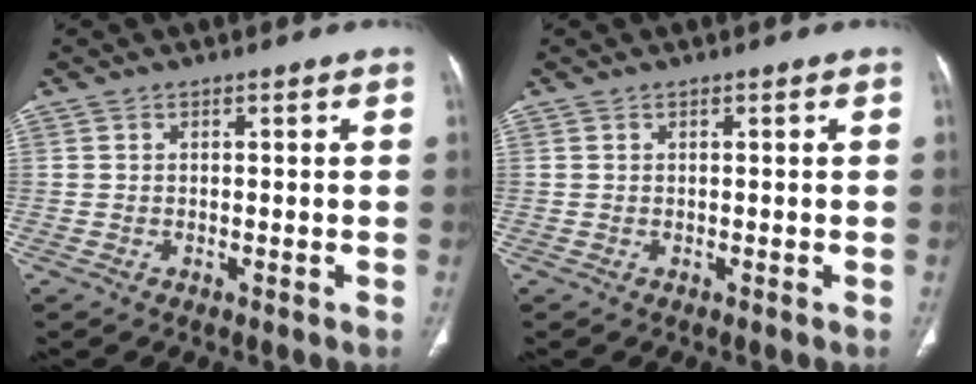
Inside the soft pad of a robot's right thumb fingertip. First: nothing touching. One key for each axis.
{"total": 0.0}